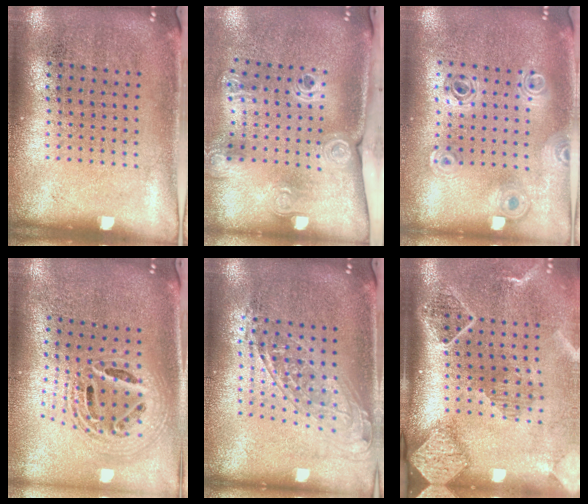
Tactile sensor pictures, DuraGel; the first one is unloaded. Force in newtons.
{"total": 2.3, "press": 1.6, "slide": 1.5}
{"total": 0.8, "press": 0.8, "slide": 0.0}
{"total": 2.3, "press": 1.8, "slide": 1.4}
{"total": 1.6, "press": 1.3, "slide": 0.9}
{"total": 2.7, "press": 2.0, "slide": 1.9}